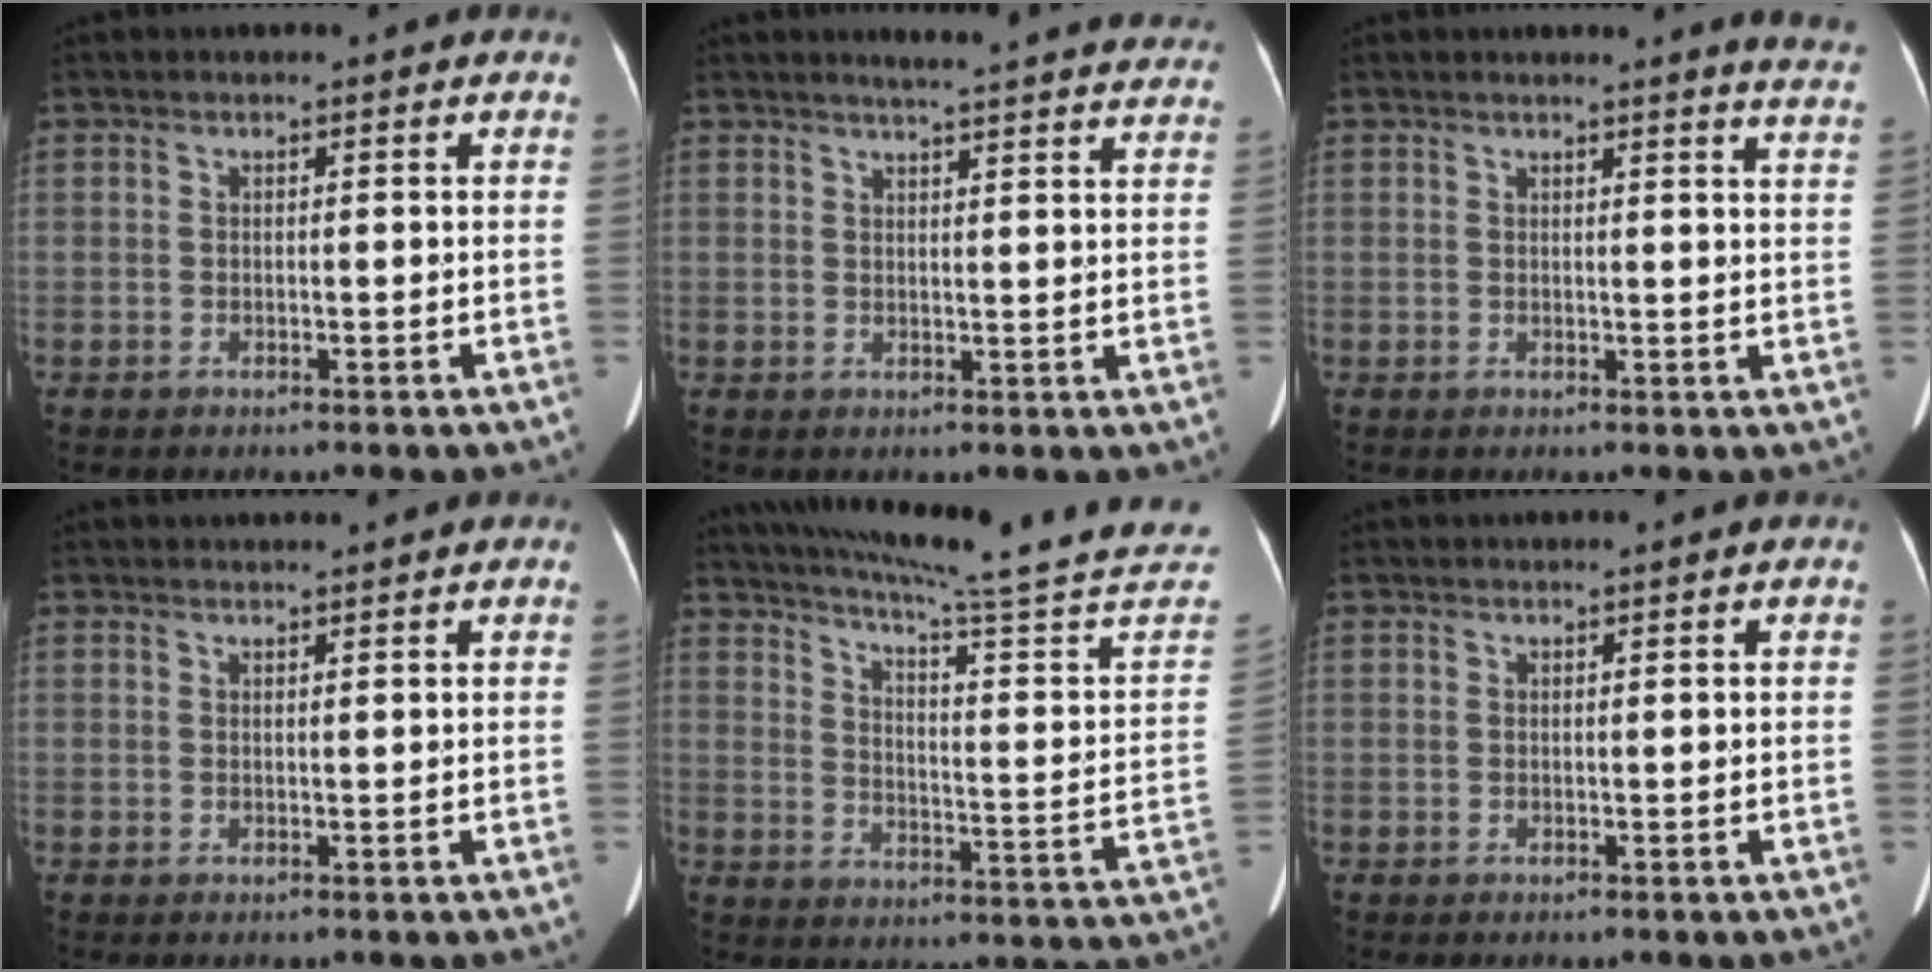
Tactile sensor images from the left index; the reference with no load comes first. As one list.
[{"total": 18.7, "force": [17.5, 1.3, 6.3], "torque": [-0.076, -0.025, 0.198]}, {"total": 7.0, "force": [6.6, -0.6, 2.2], "torque": [-0.020, -0.044, 0.044]}, {"total": 4.0, "force": [3.9, -0.2, 1.1], "torque": [-0.011, 0.028, 0.052]}, {"total": 28.2, "force": [25.1, -0.8, 12.9], "torque": [-0.205, -0.094, 0.318]}, {"total": 1.5, "force": [1.4, -0.3, 0.6], "torque": [-0.007, 0.021, 0.027]}]